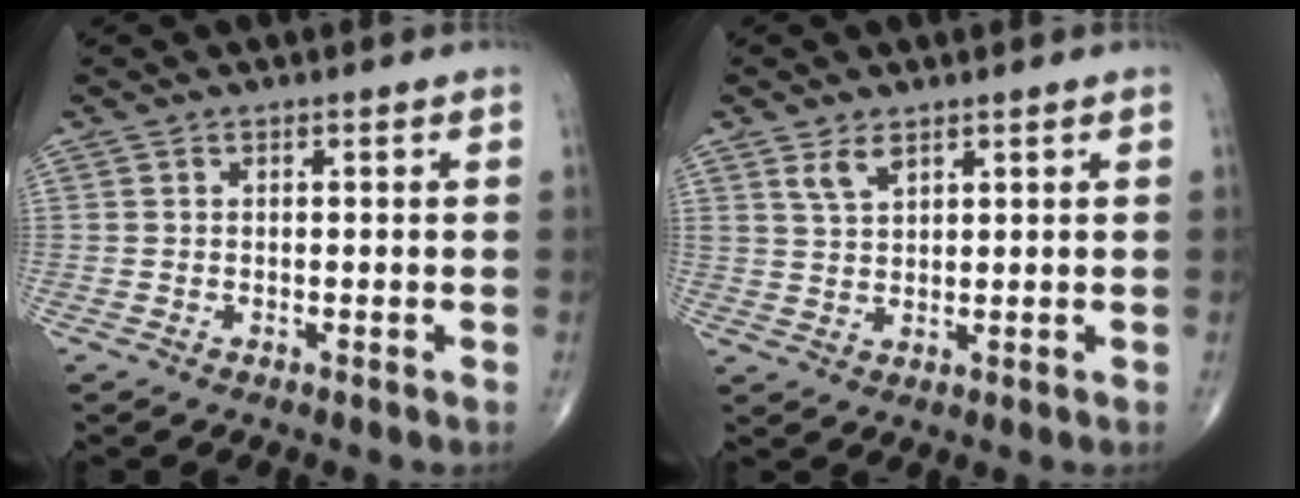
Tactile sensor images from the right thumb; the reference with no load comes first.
{"total": 3.3, "force": [2.2, 1.6, 2.0], "torque": [-0.034, -0.012, 0.049]}